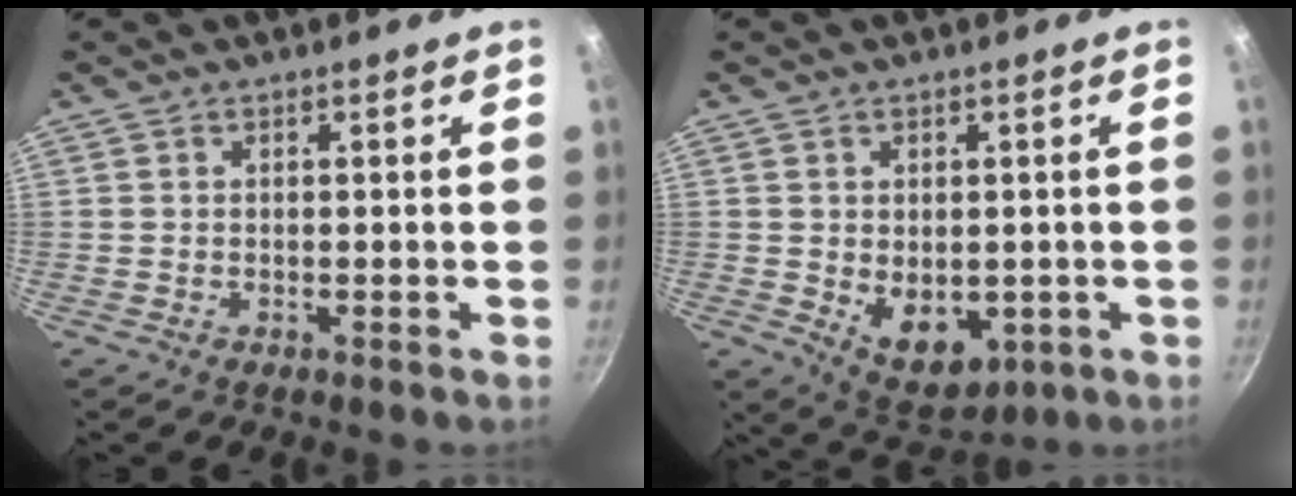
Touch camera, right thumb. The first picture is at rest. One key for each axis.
{"total": 9.1, "fx": -1.2, "fy": 6.2, "fz": 6.6, "tx": -0.071, "ty": -0.014, "tz": 0.003}